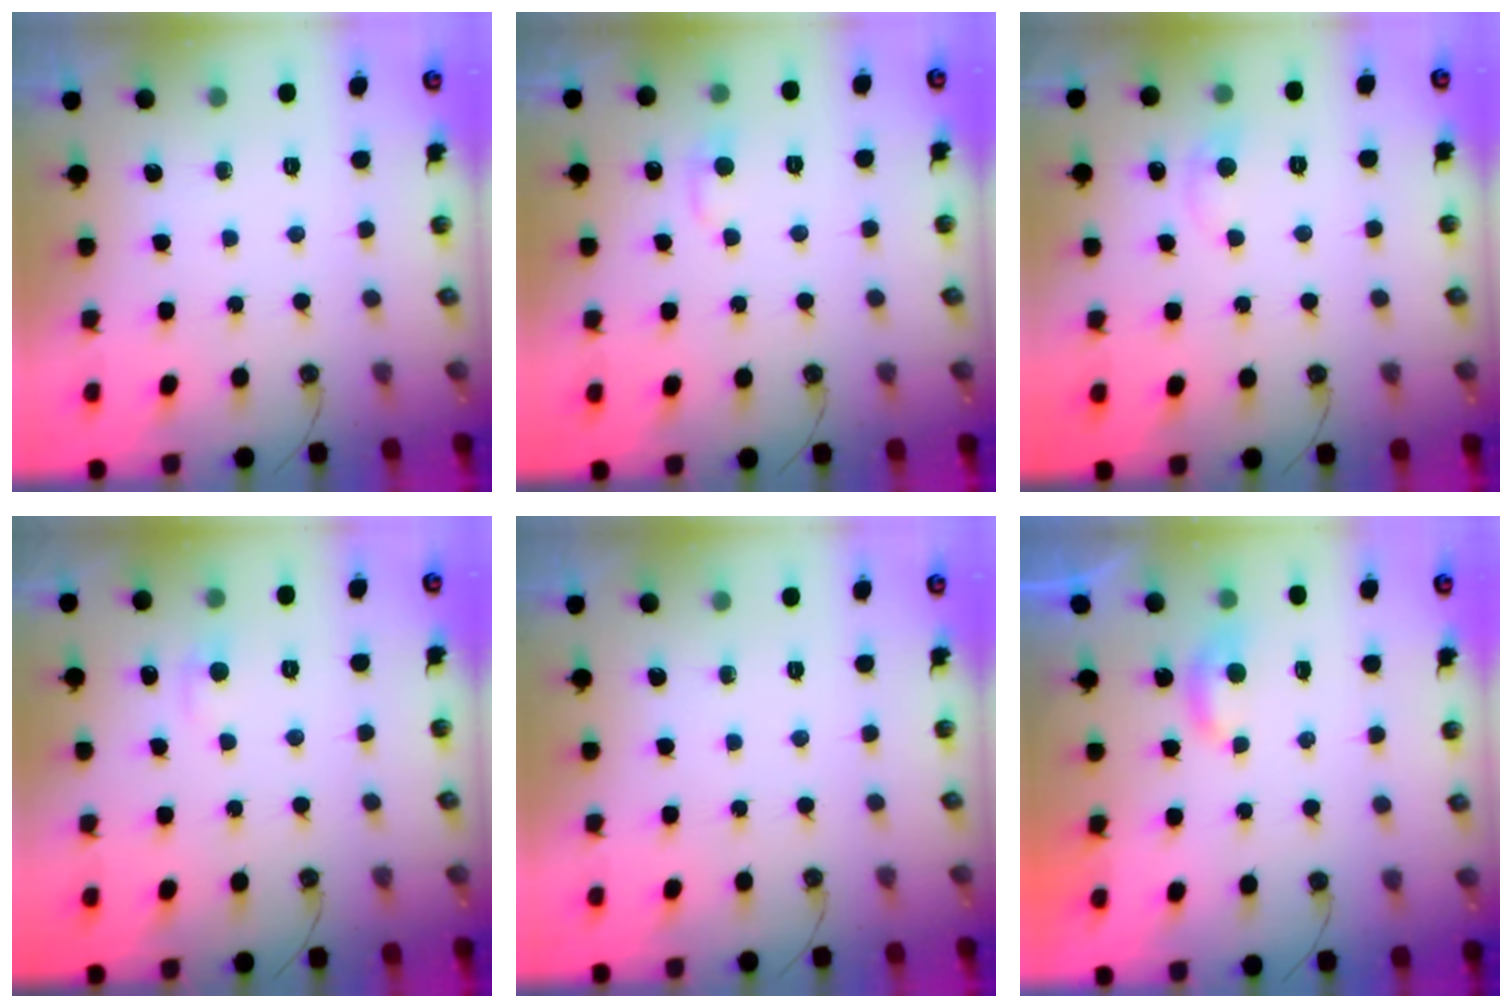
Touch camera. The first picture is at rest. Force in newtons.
{"total": 1.0, "press": 0.4, "slide": 0.9}
{"total": 0.9, "press": 0.6, "slide": 0.7}
{"total": 1.2, "press": 0.9, "slide": 0.7}
{"total": 0.0}
{"total": 2.7, "press": 2.7, "slide": 0.4}